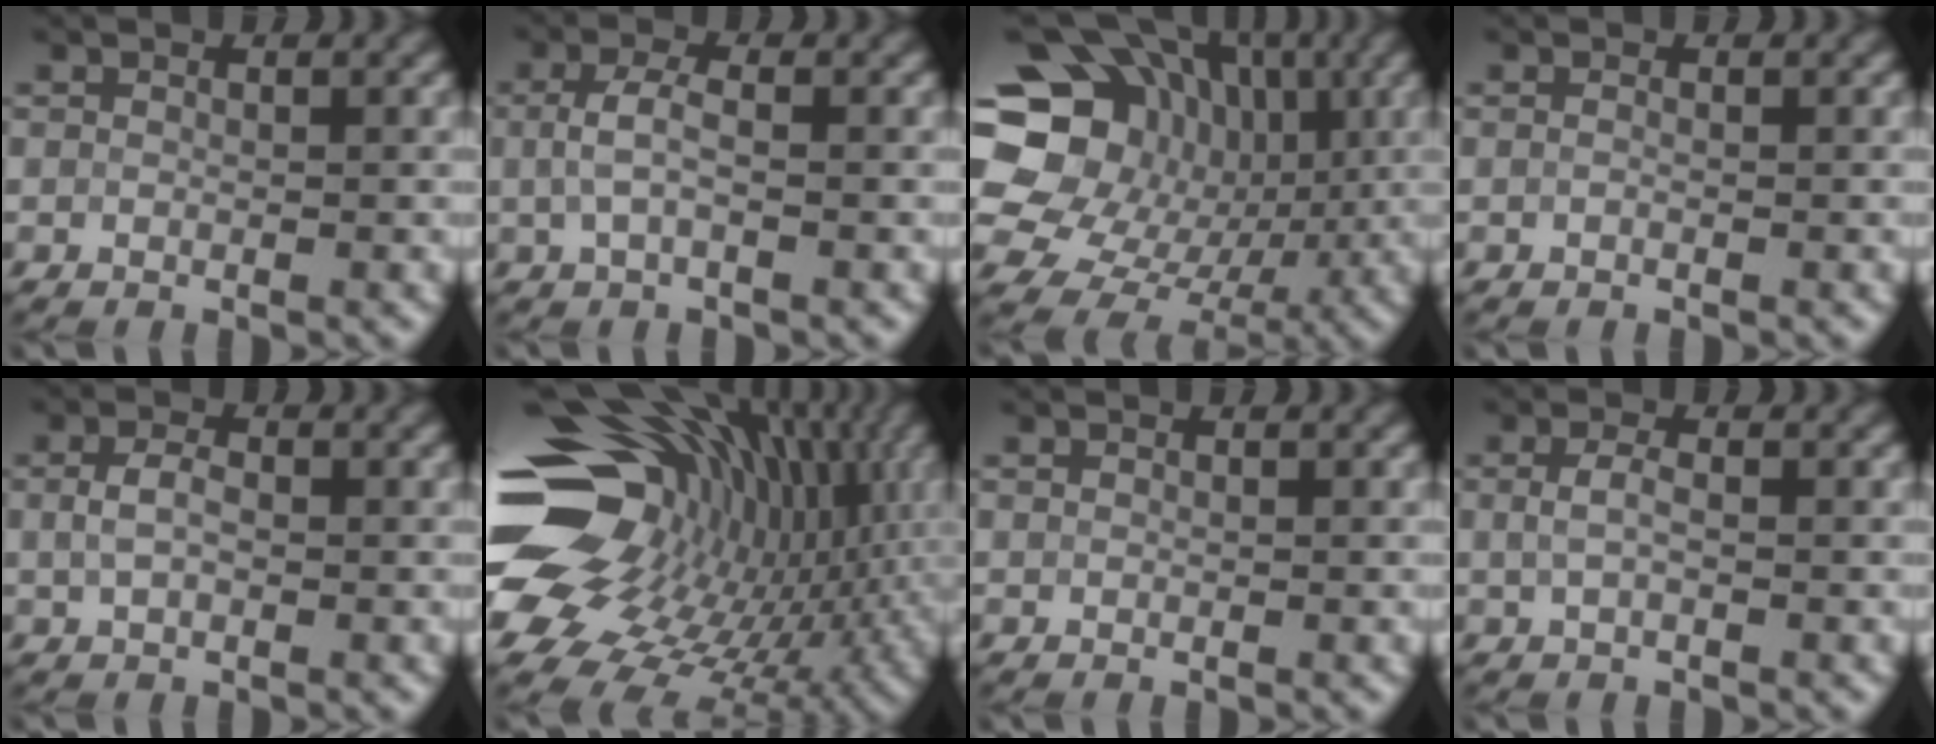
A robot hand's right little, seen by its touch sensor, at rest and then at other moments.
{"total": 2.3, "force": [0.1, 1.0, 2.1], "torque": [-0.050, 0.003, -0.001]}
{"total": 19.7, "force": [2.7, 17.2, 9.2], "torque": [-0.180, 0.051, 0.026]}
{"total": 0.0}
{"total": 2.1, "force": [0.1, 1.3, 1.7], "torque": [-0.036, 0.002, 0.001]}
{"total": 20.7, "force": [0.8, 15.8, 13.3], "torque": [-0.244, -0.014, 0.023]}
{"total": 0.0}
{"total": 1.5, "force": [0.1, 0.6, 1.3], "torque": [-0.032, 0.001, 0.001]}